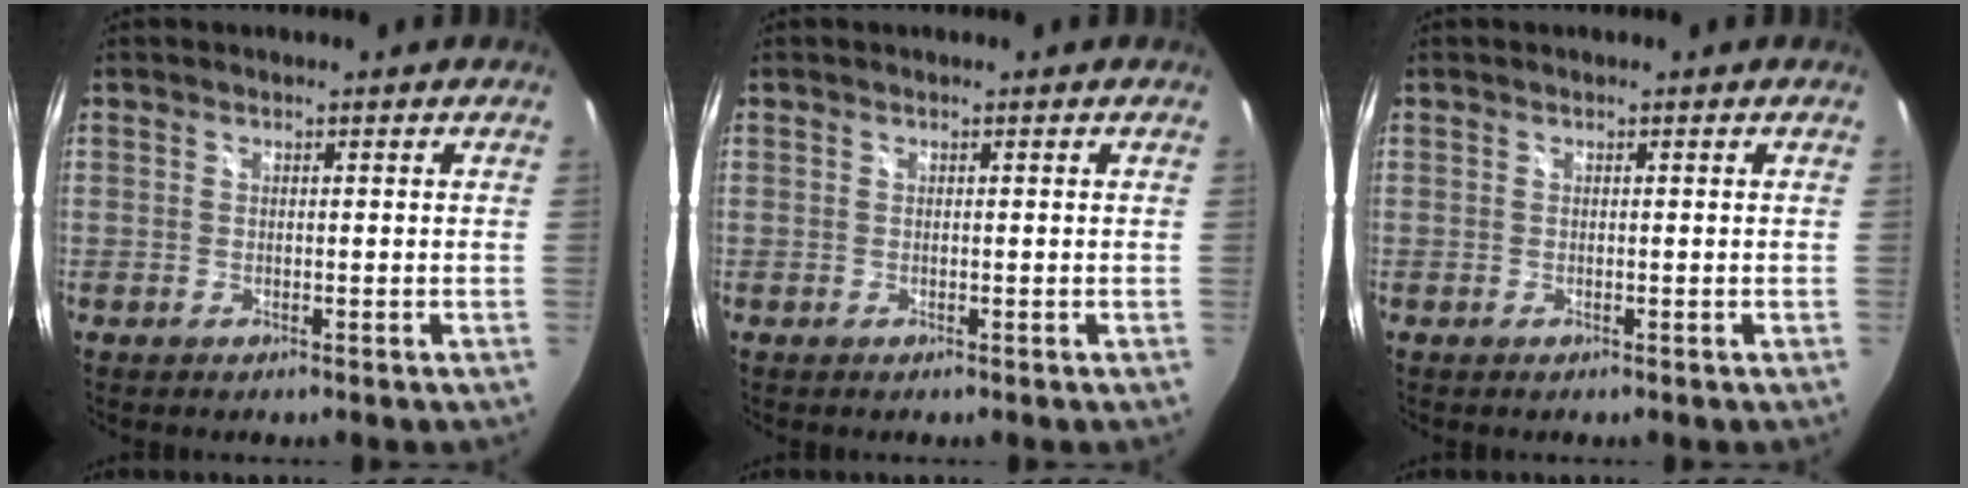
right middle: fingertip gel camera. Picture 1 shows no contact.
{"total": 0.0}
{"total": 0.0}